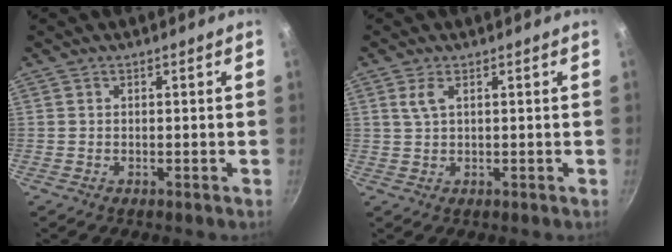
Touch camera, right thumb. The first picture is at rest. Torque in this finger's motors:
{"motor_torque": [-0.58, 0.27, 0.28, -0.27, -0.02]}